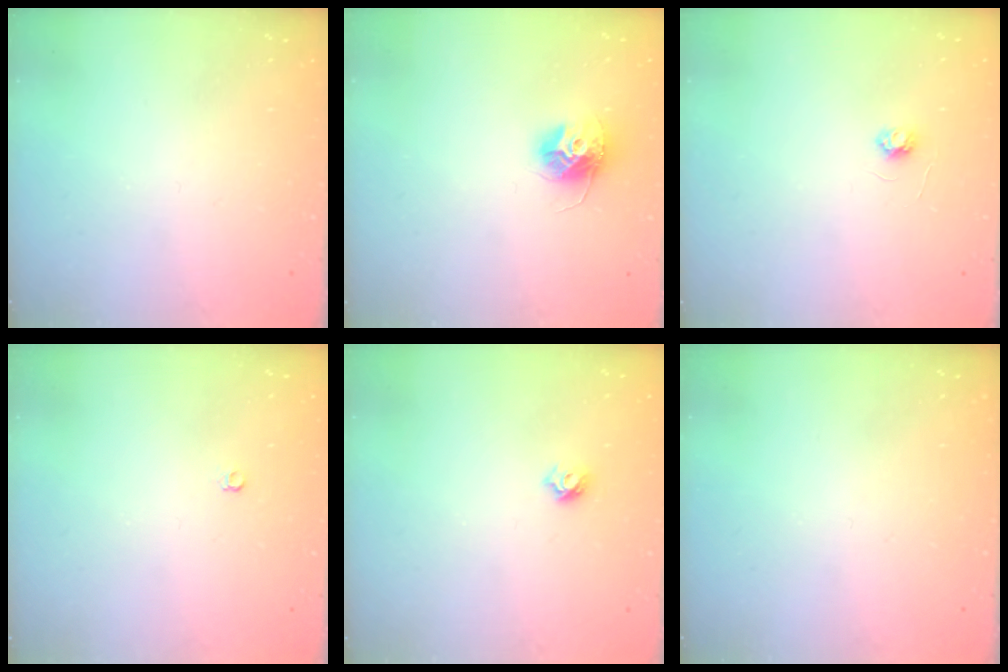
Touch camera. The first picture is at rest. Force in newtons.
{"total": 10.9, "press": 10.9, "slide": 0.7}
{"total": 3.1, "press": 3.1, "slide": 0.4}
{"total": 3.6, "press": 3.6, "slide": 0.6}
{"total": 5.5, "press": 5.5, "slide": 0.7}
{"total": 0.0}